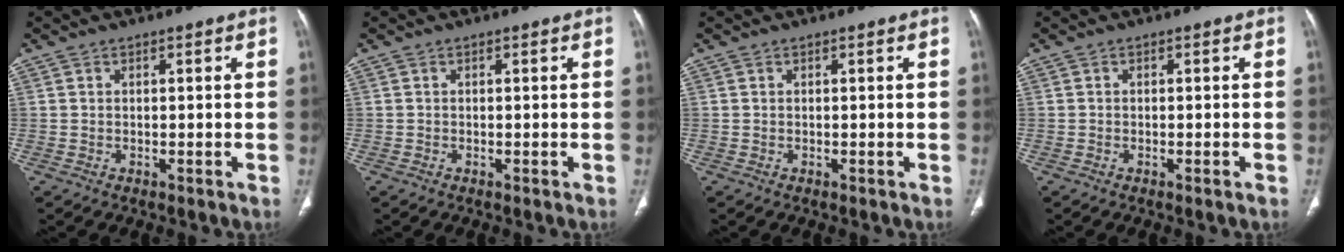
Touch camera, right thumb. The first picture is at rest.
{"total": 0.0}
{"total": 0.0}
{"total": 0.7, "force": [-0.4, -0.1, 0.6], "torque": [-0.012, -0.001, -0.007]}